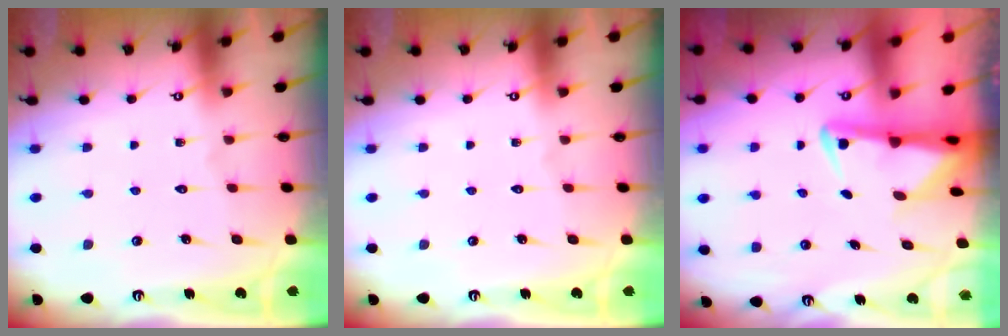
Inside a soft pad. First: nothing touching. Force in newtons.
{"total": 0.0}
{"total": 3.3, "press": 3.3, "slide": 0.6}